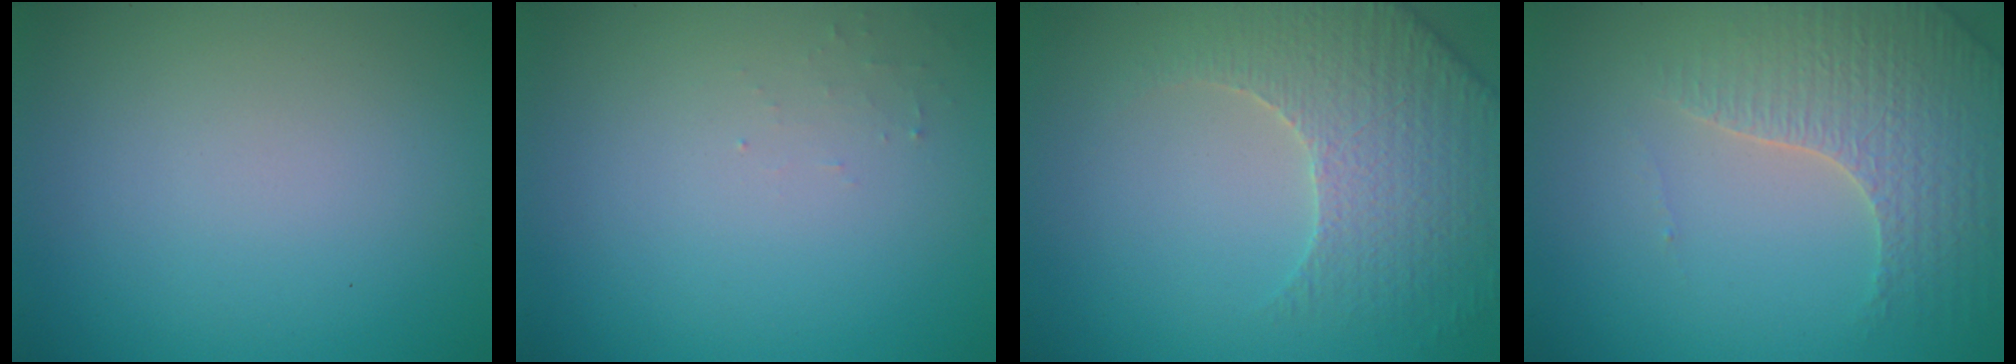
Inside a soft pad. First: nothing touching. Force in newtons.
{"total": 0.7, "press": 0.7, "slide": 0.2}
{"total": 4.6, "press": 4.3, "slide": 1.4}
{"total": 4.0, "press": 3.9, "slide": 1.1}